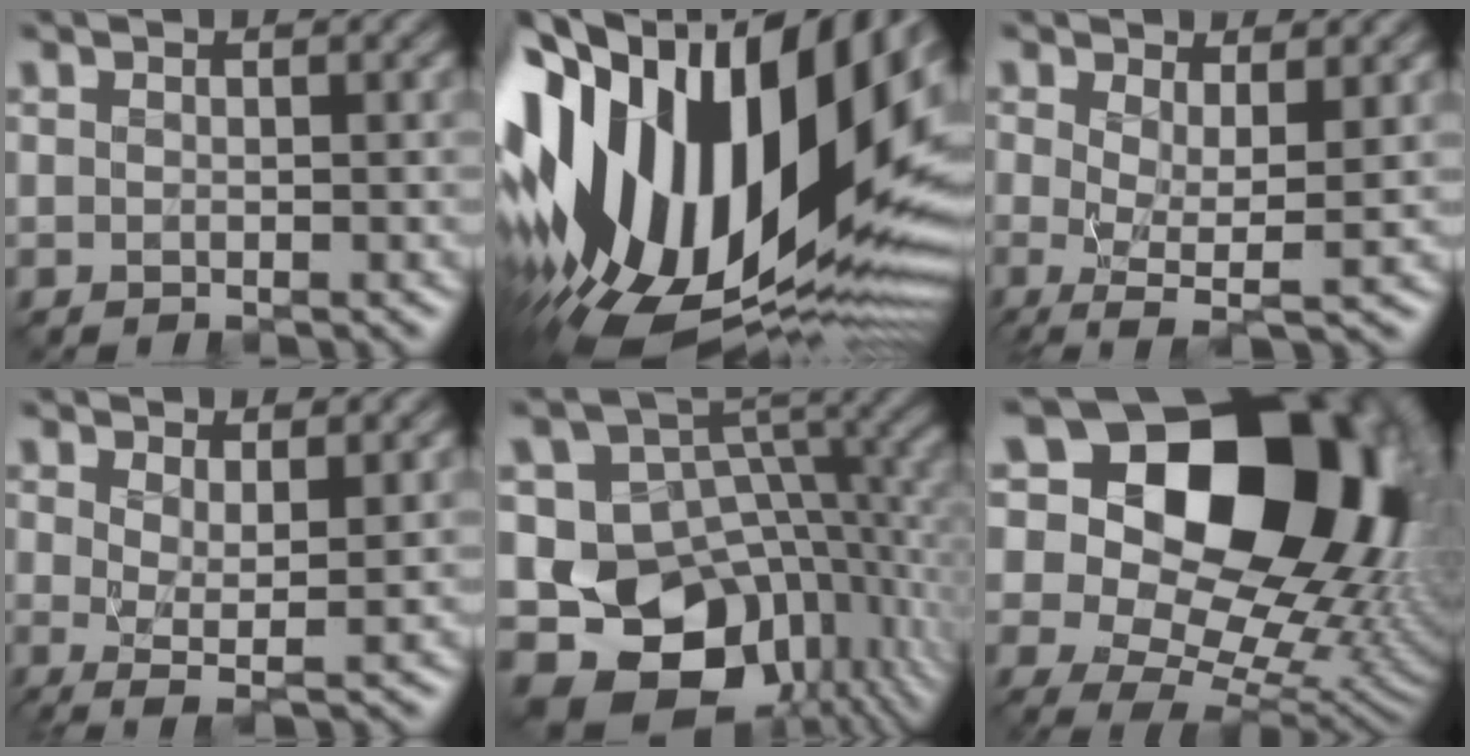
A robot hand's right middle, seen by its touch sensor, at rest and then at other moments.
{"total": 20.6, "force": [0.0, 11.8, 16.9], "torque": [-0.323, -0.031, -0.006]}
{"total": 3.4, "force": [0.1, 0.7, 3.3], "torque": [-0.049, -0.008, -0.004]}
{"total": 2.3, "force": [0.7, 0.3, 2.1], "torque": [-0.031, -0.012, 0.009]}
{"total": 14.5, "force": [-5.6, 10.7, 7.9], "torque": [-0.138, -0.011, -0.082]}
{"total": 22.6, "force": [7.6, 16.3, 13.8], "torque": [-0.240, 0.046, 0.147]}